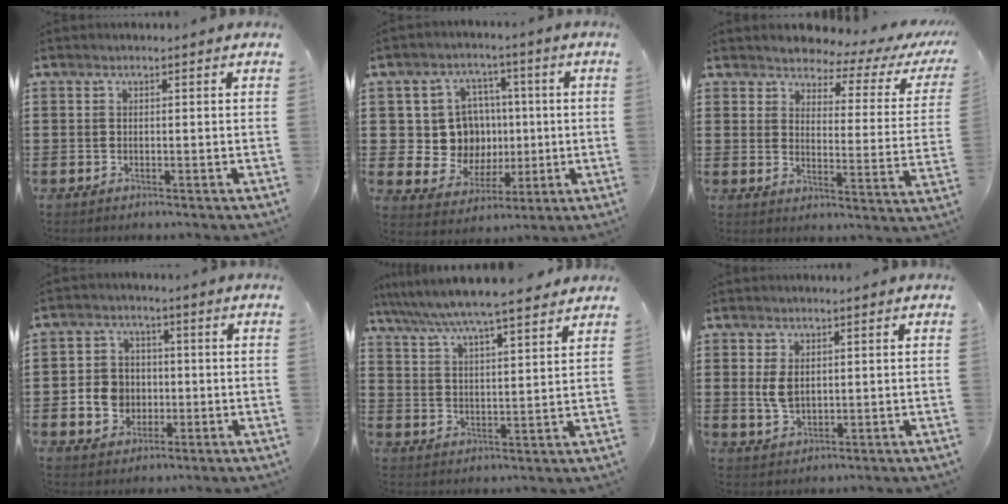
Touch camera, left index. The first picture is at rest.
{"total": 9.5, "force": [1.2, 8.8, 3.3], "torque": [-0.069, 0.005, 0.032]}
{"total": 3.7, "force": [3.4, 1.0, 1.0], "torque": [-0.037, -0.030, 0.052]}
{"total": 5.3, "force": [-0.8, 4.8, 1.9], "torque": [-0.050, 0.013, -0.015]}
{"total": 6.6, "force": [5.9, -0.1, 2.9], "torque": [-0.081, -0.029, 0.101]}
{"total": 3.6, "force": [0.7, 2.2, 2.8], "torque": [-0.066, 0.003, 0.010]}